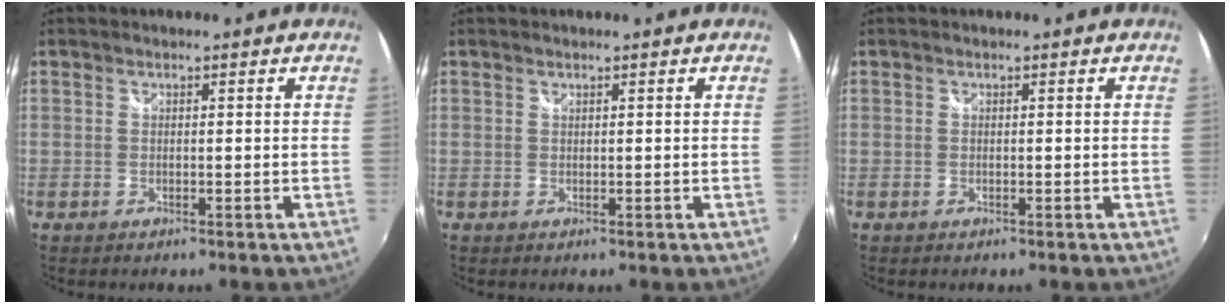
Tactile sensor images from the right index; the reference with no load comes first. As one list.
[{"total": 0.0}, {"total": 0.0}]